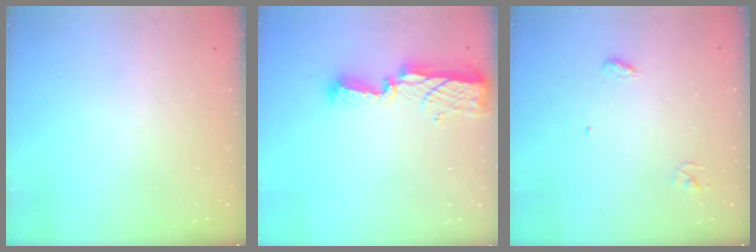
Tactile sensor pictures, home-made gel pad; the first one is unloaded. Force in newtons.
{"total": 8.7, "press": 8.6, "slide": 0.8}
{"total": 3.6, "press": 3.6, "slide": 0.3}